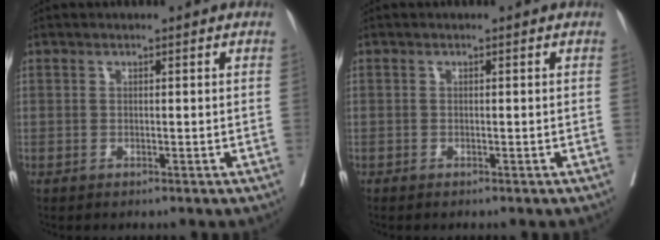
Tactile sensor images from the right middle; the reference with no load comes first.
{"total": 0.5, "force": [-0.1, 0.5, -0.1], "torque": [0.004, 0.007, -0.003]}